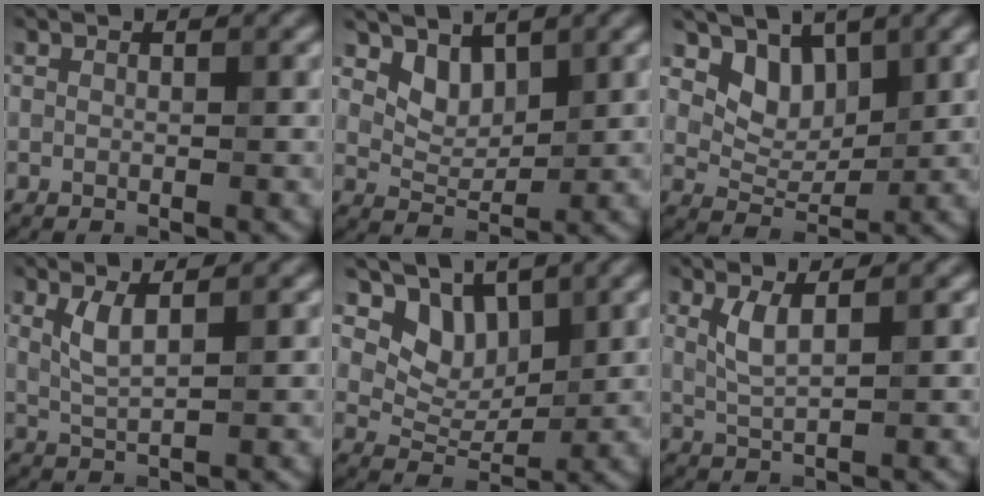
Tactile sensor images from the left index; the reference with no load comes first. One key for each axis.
{"total": 2.5, "fx": 1.5, "fy": 1.5, "fz": 1.3, "tx": -0.029, "ty": -0.016, "tz": 0.026}
{"total": 3.7, "fx": 2.1, "fy": 2.5, "fz": 1.8, "tx": -0.042, "ty": -0.022, "tz": 0.041}
{"total": 2.1, "fx": 0.8, "fy": 0.4, "fz": 1.9, "tx": -0.046, "ty": -0.006, "tz": 0.019}
{"total": 4.2, "fx": 2.4, "fy": 2.8, "fz": 2.0, "tx": -0.039, "ty": -0.018, "tz": 0.039}
{"total": 2.2, "fx": 0.7, "fy": 0.4, "fz": 2.0, "tx": -0.048, "ty": -0.006, "tz": 0.018}